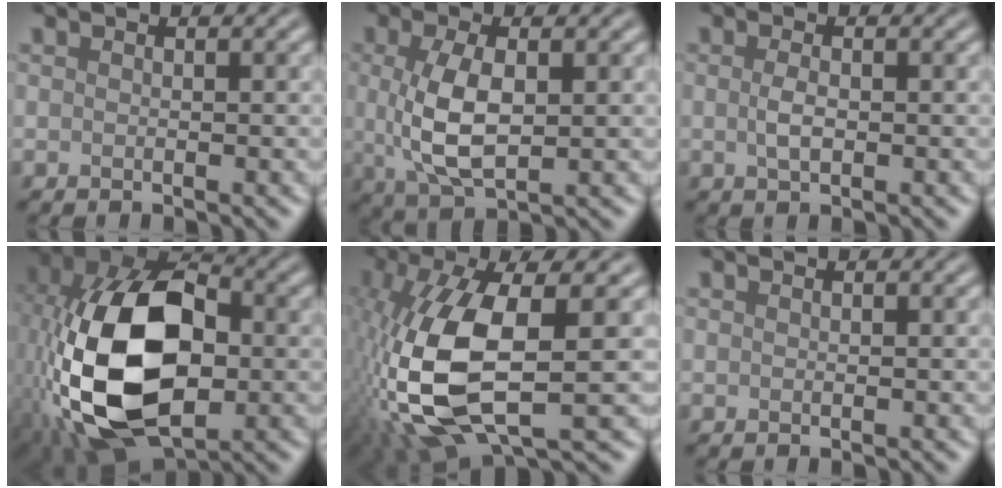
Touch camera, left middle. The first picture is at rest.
{"total": 5.4, "force": [0.4, 2.5, 4.8], "torque": [-0.114, 0.000, 0.011]}
{"total": 1.4, "force": [-0.1, 0.7, 1.3], "torque": [-0.031, 0.001, -0.002]}
{"total": 16.6, "force": [-2.4, 10.1, 13.0], "torque": [-0.275, 0.006, -0.053]}
{"total": 12.1, "force": [-1.9, 4.9, 10.9], "torque": [-0.256, -0.012, -0.035]}
{"total": 0.0}